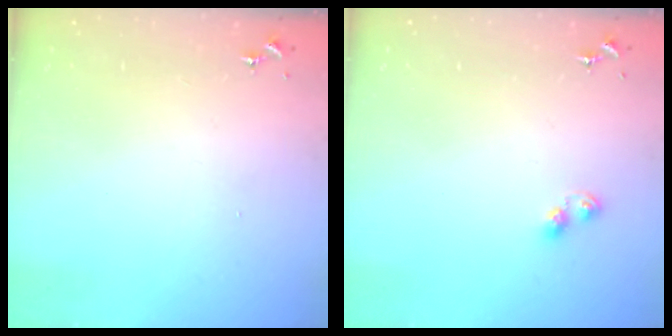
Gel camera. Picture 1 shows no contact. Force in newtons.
{"total": 4.5, "press": 4.4, "slide": 0.6}